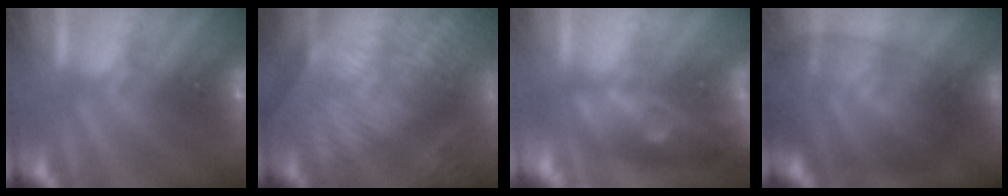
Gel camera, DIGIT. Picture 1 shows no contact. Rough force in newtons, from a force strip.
{"total": 6.5}
{"total": 9.8}
{"total": 10.7}